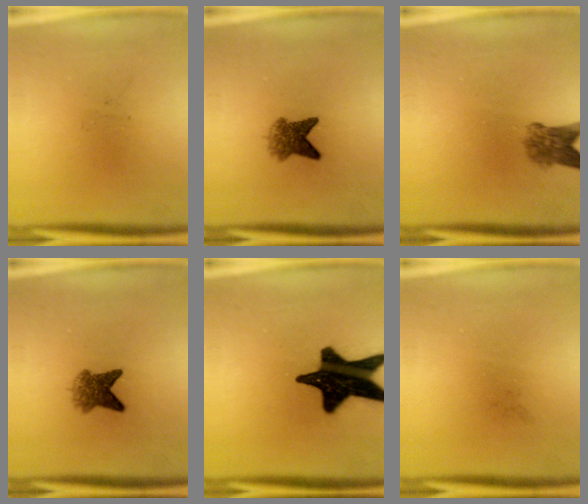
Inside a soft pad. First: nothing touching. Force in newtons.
{"total": 4.2}
{"total": 4.1}
{"total": 4.2}
{"total": 19.6}
{"total": 0.0}